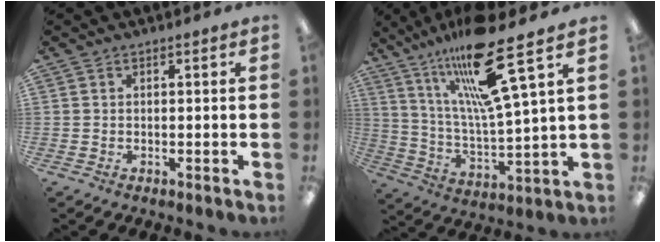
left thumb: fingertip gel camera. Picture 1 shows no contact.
{"total": 20.5, "force": [13.5, 3.3, 15.1], "torque": [-0.284, -0.061, 0.210]}